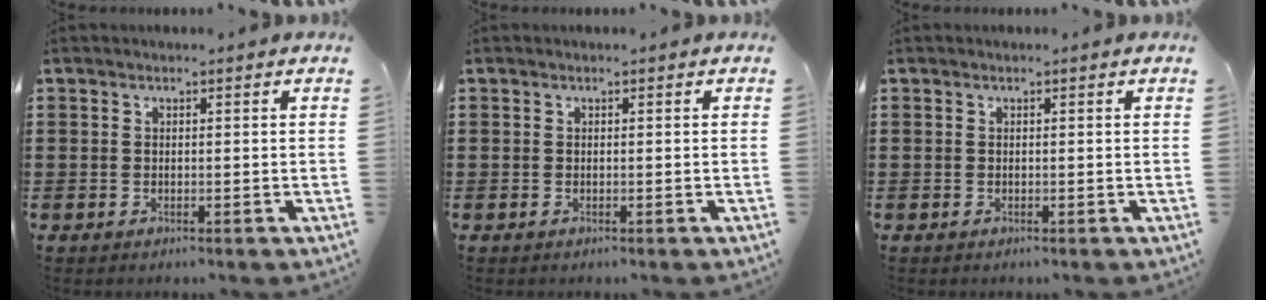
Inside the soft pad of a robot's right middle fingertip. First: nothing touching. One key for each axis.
{"total": 0.0}
{"total": 0.0}